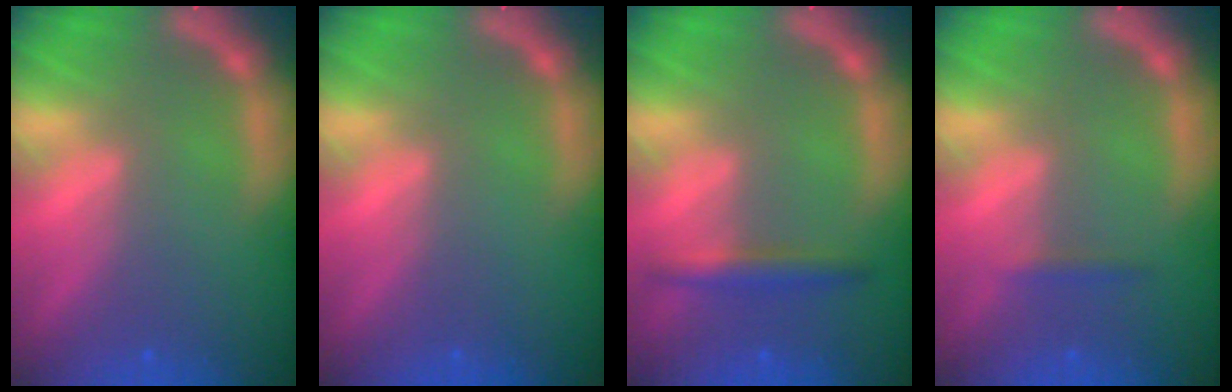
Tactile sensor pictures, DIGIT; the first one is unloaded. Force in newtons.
{"total": 0.0}
{"total": 2.4}
{"total": 0.9}